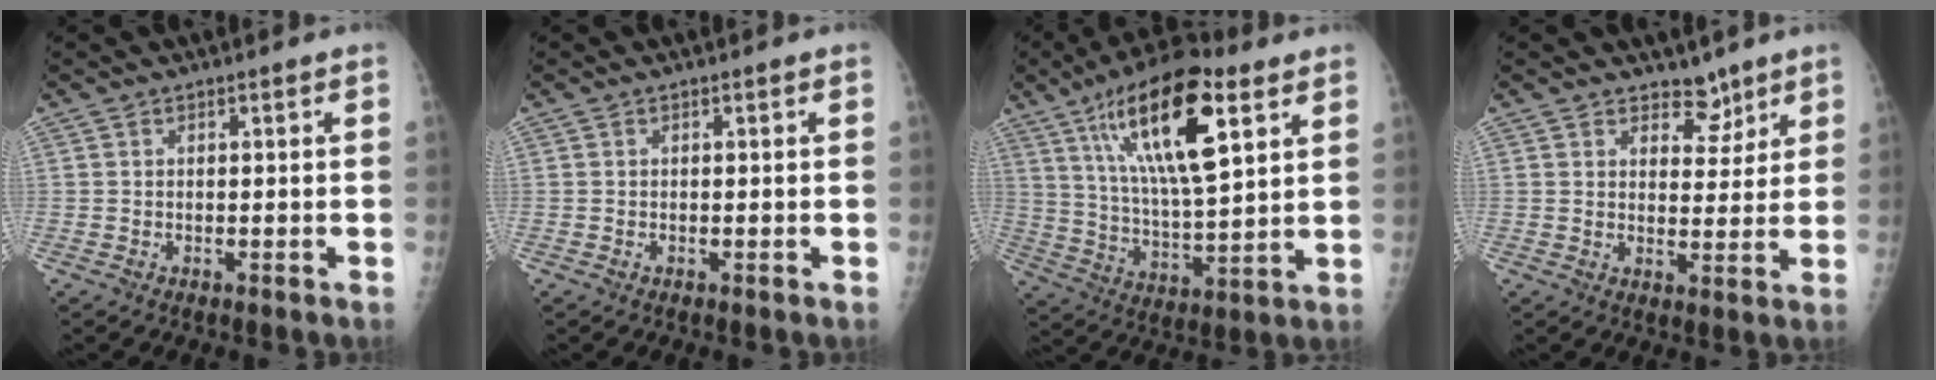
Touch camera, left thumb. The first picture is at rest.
{"total": 0.0}
{"total": 20.1, "force": [9.4, 6.5, 16.5], "torque": [-0.267, -0.034, 0.163]}
{"total": 4.9, "force": [3.8, 2.8, 1.2], "torque": [0.013, -0.028, 0.058]}